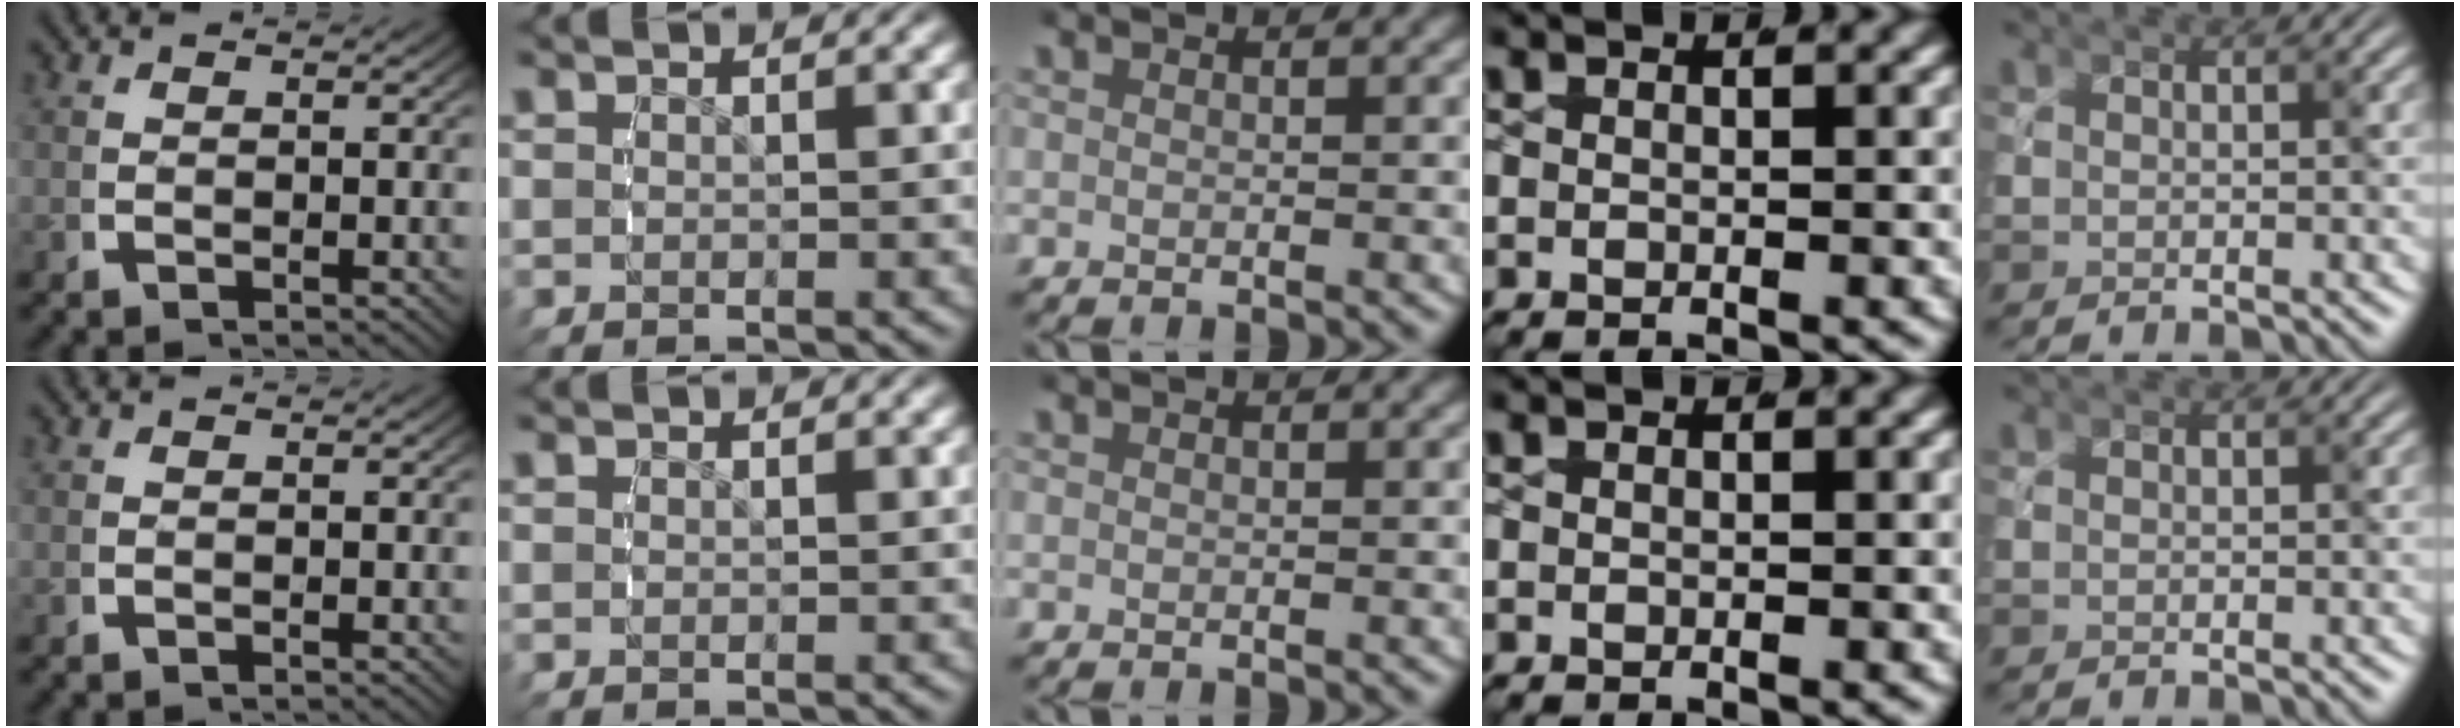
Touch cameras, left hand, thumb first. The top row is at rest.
{}